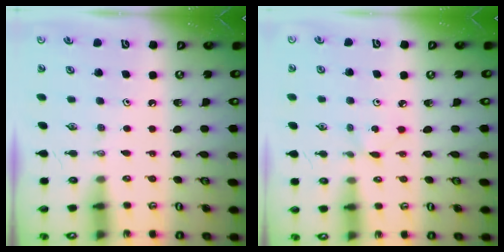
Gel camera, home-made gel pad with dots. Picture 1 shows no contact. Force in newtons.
{"total": 1.9, "press": 1.9, "slide": 0.3}